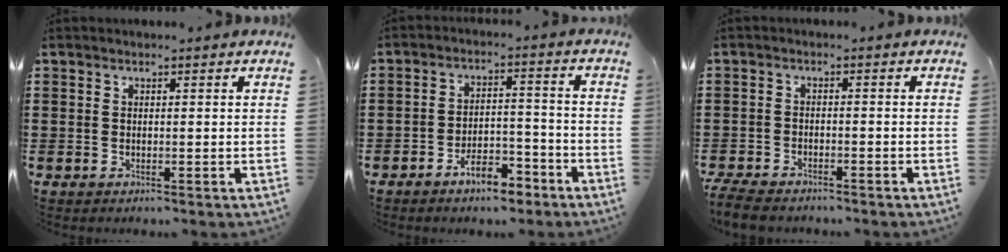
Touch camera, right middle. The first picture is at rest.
{"total": 6.2, "force": [-4.9, 2.0, 3.2], "torque": [-0.056, 0.016, -0.094]}
{"total": 3.3, "force": [-3.2, 0.5, 0.8], "torque": [-0.029, -0.003, -0.070]}